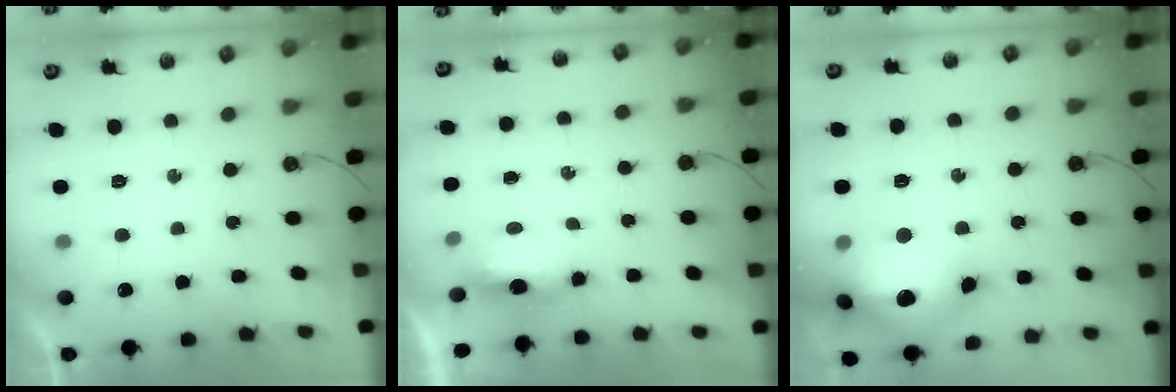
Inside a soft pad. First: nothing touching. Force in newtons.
{"total": 6.3, "press": 6.2, "slide": 1.0}
{"total": 21.4, "press": 21.3, "slide": 1.8}